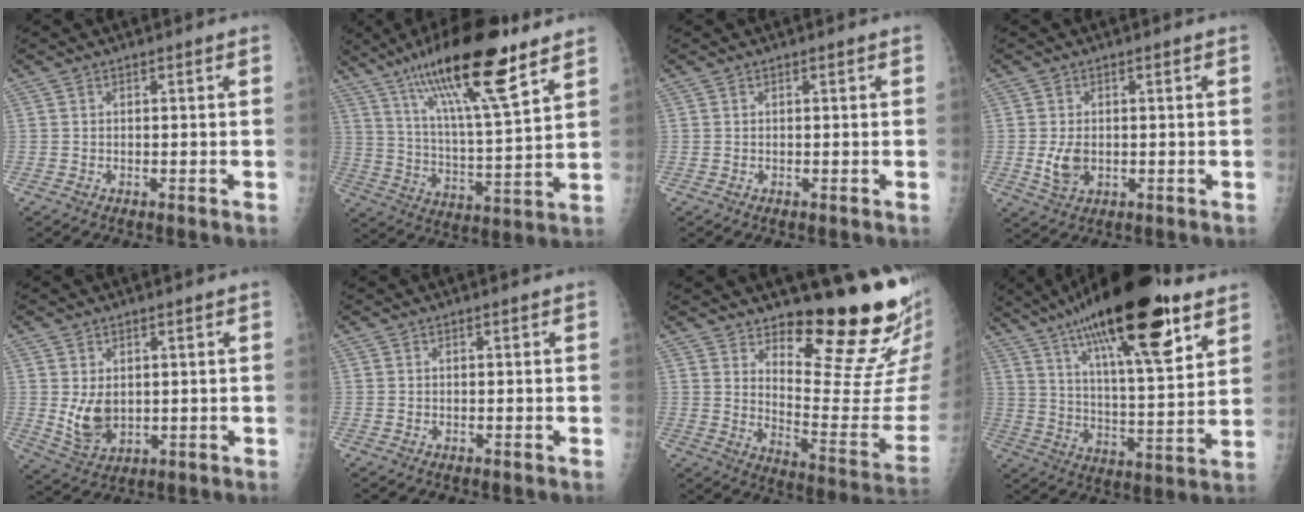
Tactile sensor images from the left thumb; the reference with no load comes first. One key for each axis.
{"total": 21.3, "fx": 13.5, "fy": 4.4, "fz": 15.9, "tx": -0.262, "ty": -0.047, "tz": 0.234}
{"total": 0.0}
{"total": 4.6, "fx": -0.3, "fy": 3.0, "fz": 3.4, "tx": -0.062, "ty": -0.007, "tz": 0.001}
{"total": 6.2, "fx": 0.9, "fy": 4.2, "fz": 4.4, "tx": -0.067, "ty": -0.020, "tz": 0.033}
{"total": 0.0}
{"total": 17.5, "fx": 14.1, "fy": 3.2, "fz": 9.9, "tx": -0.101, "ty": -0.150, "tz": 0.207}
{"total": 27.0, "fx": 15.8, "fy": 7.6, "fz": 20.5, "tx": -0.323, "ty": -0.036, "tz": 0.256}